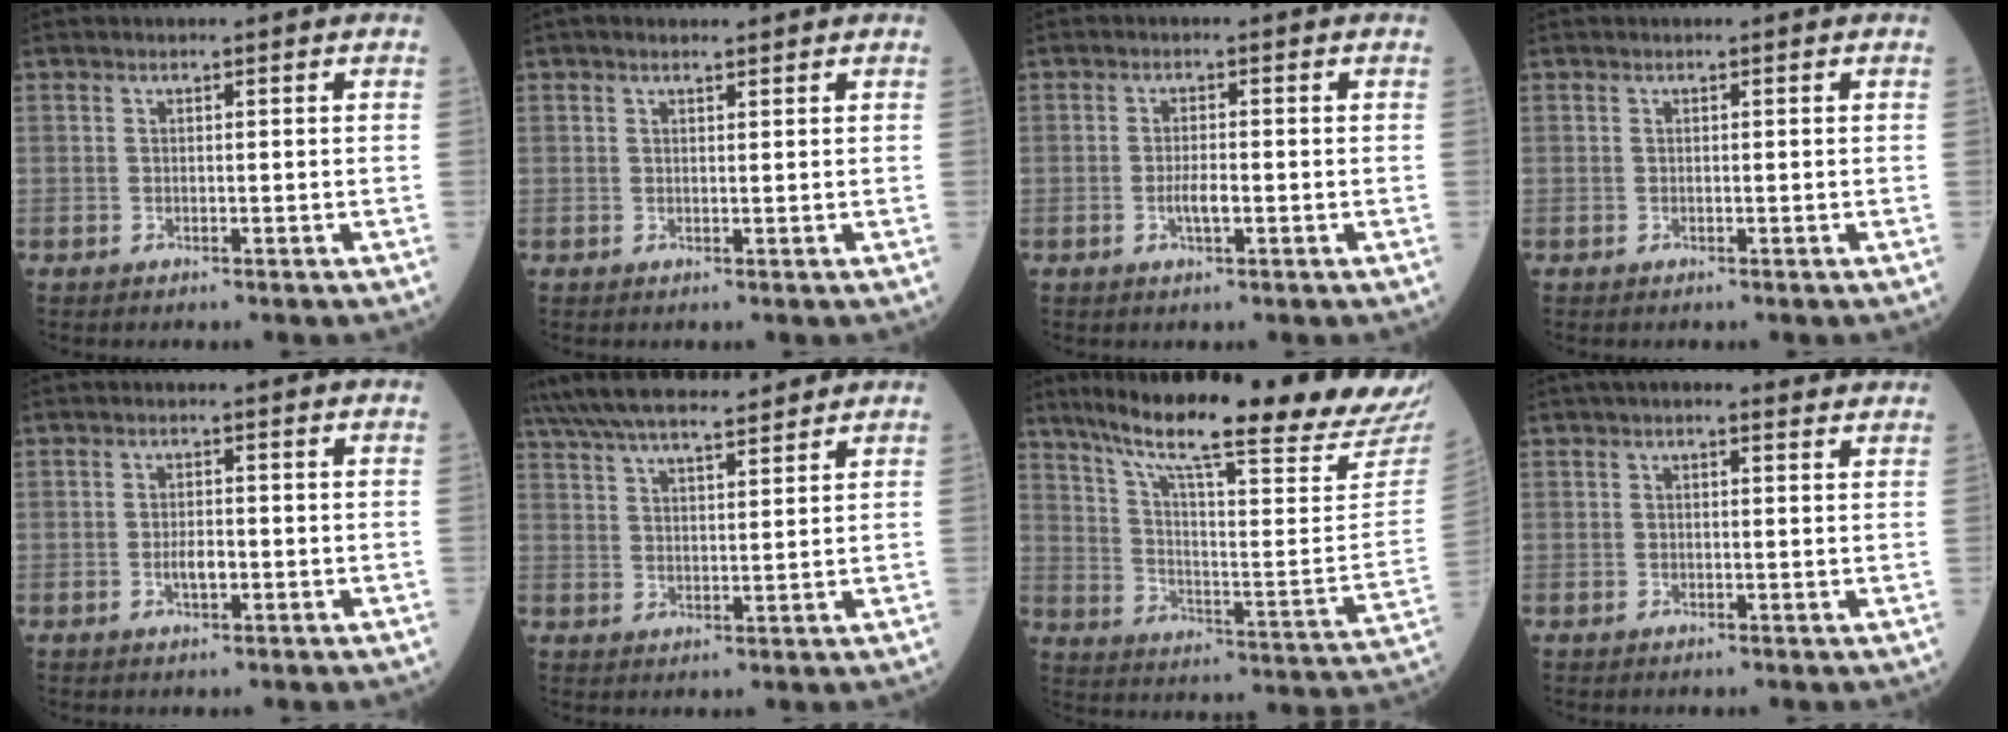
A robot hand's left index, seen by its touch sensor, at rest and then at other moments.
{"total": 1.7, "force": [1.4, 0.5, 0.8], "torque": [-0.019, 0.013, 0.022]}
{"total": 2.3, "force": [-0.7, 0.5, 2.2], "torque": [-0.043, 0.000, -0.012]}
{"total": 0.0}
{"total": 2.3, "force": [-0.6, 0.9, 2.0], "torque": [-0.039, 0.002, -0.009]}
{"total": 17.9, "force": [15.8, 3.6, 7.5], "torque": [-0.147, 0.041, 0.251]}
{"total": 27.5, "force": [23.9, -0.3, 13.7], "torque": [-0.223, -0.082, 0.322]}
{"total": 5.0, "force": [4.0, 1.5, 2.6], "torque": [-0.035, 0.031, 0.048]}